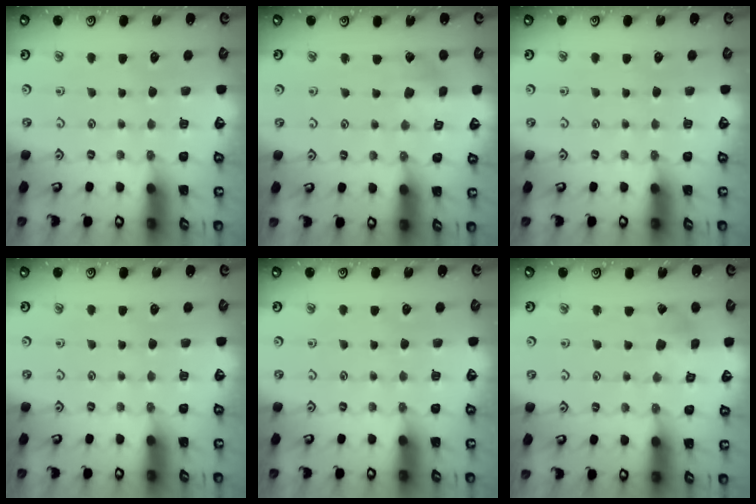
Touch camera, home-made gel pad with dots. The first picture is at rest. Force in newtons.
{"total": 3.0, "press": 3.0, "slide": 0.1}
{"total": 0.0}
{"total": 0.0}
{"total": 0.0}
{"total": 2.6, "press": 2.5, "slide": 0.3}